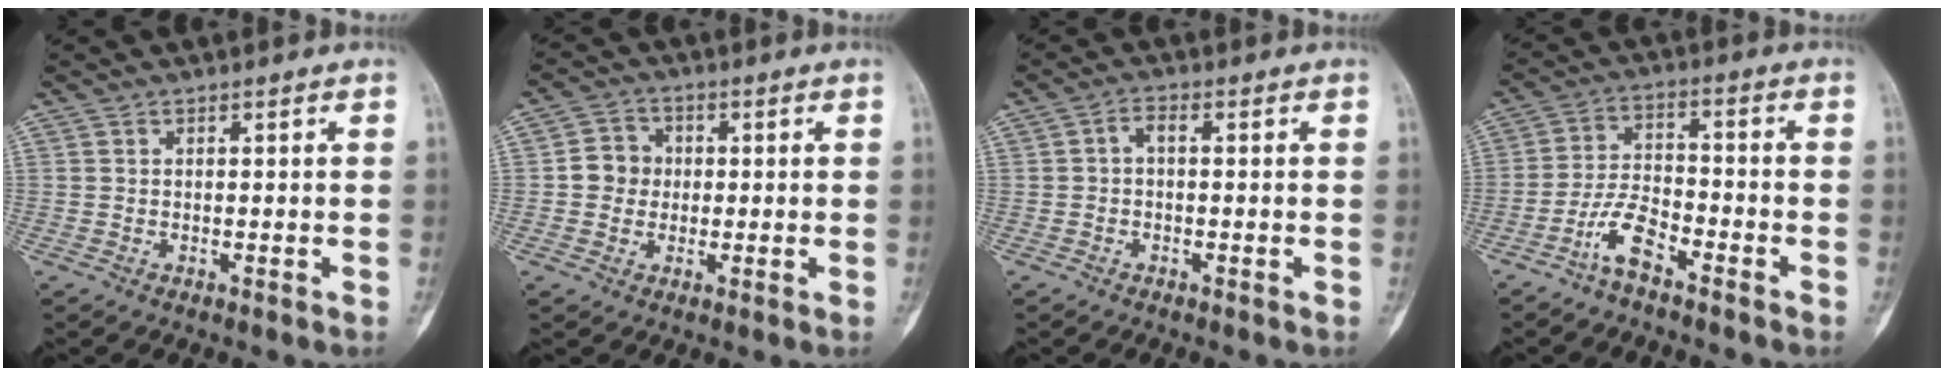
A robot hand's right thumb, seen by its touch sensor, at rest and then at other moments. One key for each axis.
{"total": 5.3, "fx": 0.0, "fy": 4.9, "fz": 2.0, "tx": -0.010, "ty": 0.010, "tz": -0.008}
{"total": 2.1, "fx": -0.1, "fy": 1.1, "fz": 1.7, "tx": -0.026, "ty": 0.010, "tz": -0.008}
{"total": 6.8, "fx": -4.5, "fy": 2.4, "fz": 4.4, "tx": -0.091, "ty": 0.033, "tz": -0.093}